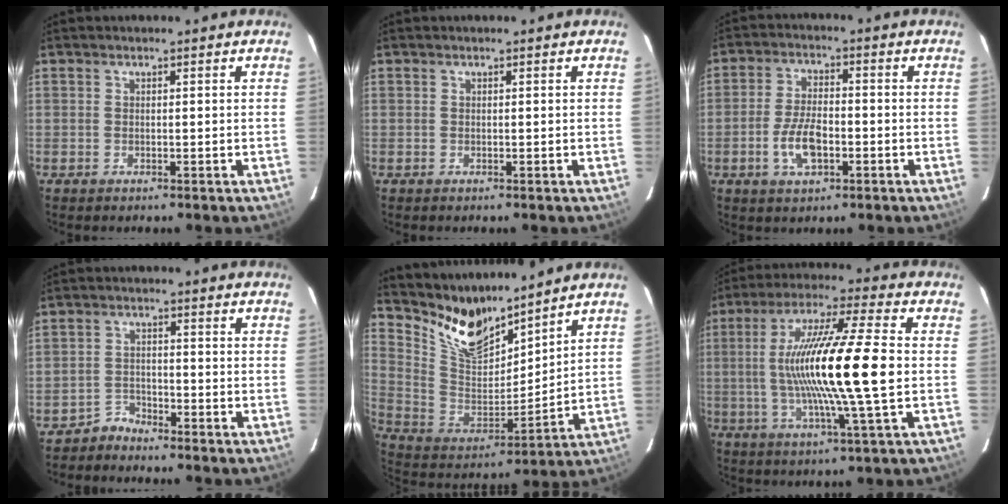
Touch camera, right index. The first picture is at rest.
{"total": 0.0}
{"total": 7.5, "force": [-2.6, 3.5, 6.1], "torque": [-0.127, 0.000, -0.047]}
{"total": 2.9, "force": [-2.5, 1.0, -0.9], "torque": [0.018, 0.009, -0.051]}
{"total": 12.9, "force": [11.2, 3.7, 5.1], "torque": [-0.115, -0.019, 0.226]}
{"total": 19.0, "force": [-0.5, 0.5, 19.0], "torque": [-0.346, -0.004, -0.010]}